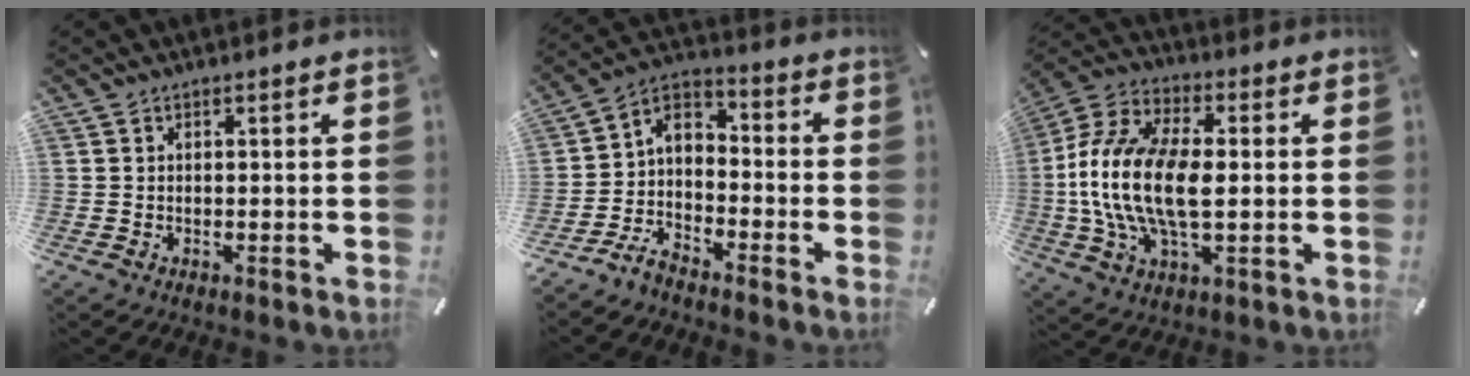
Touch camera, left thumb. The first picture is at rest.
{"total": 5.8, "force": [-4.5, 3.1, 2.0], "torque": [-0.050, 0.011, -0.095]}
{"total": 16.9, "force": [-0.7, 8.7, 14.5], "torque": [-0.312, -0.004, -0.013]}